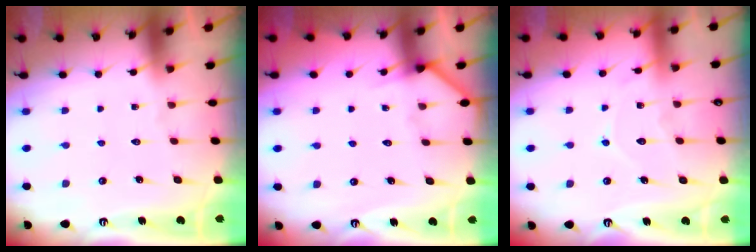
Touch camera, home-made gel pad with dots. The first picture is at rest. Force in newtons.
{"total": 3.0, "press": 3.0, "slide": 0.2}
{"total": 7.2, "press": 7.1, "slide": 0.8}